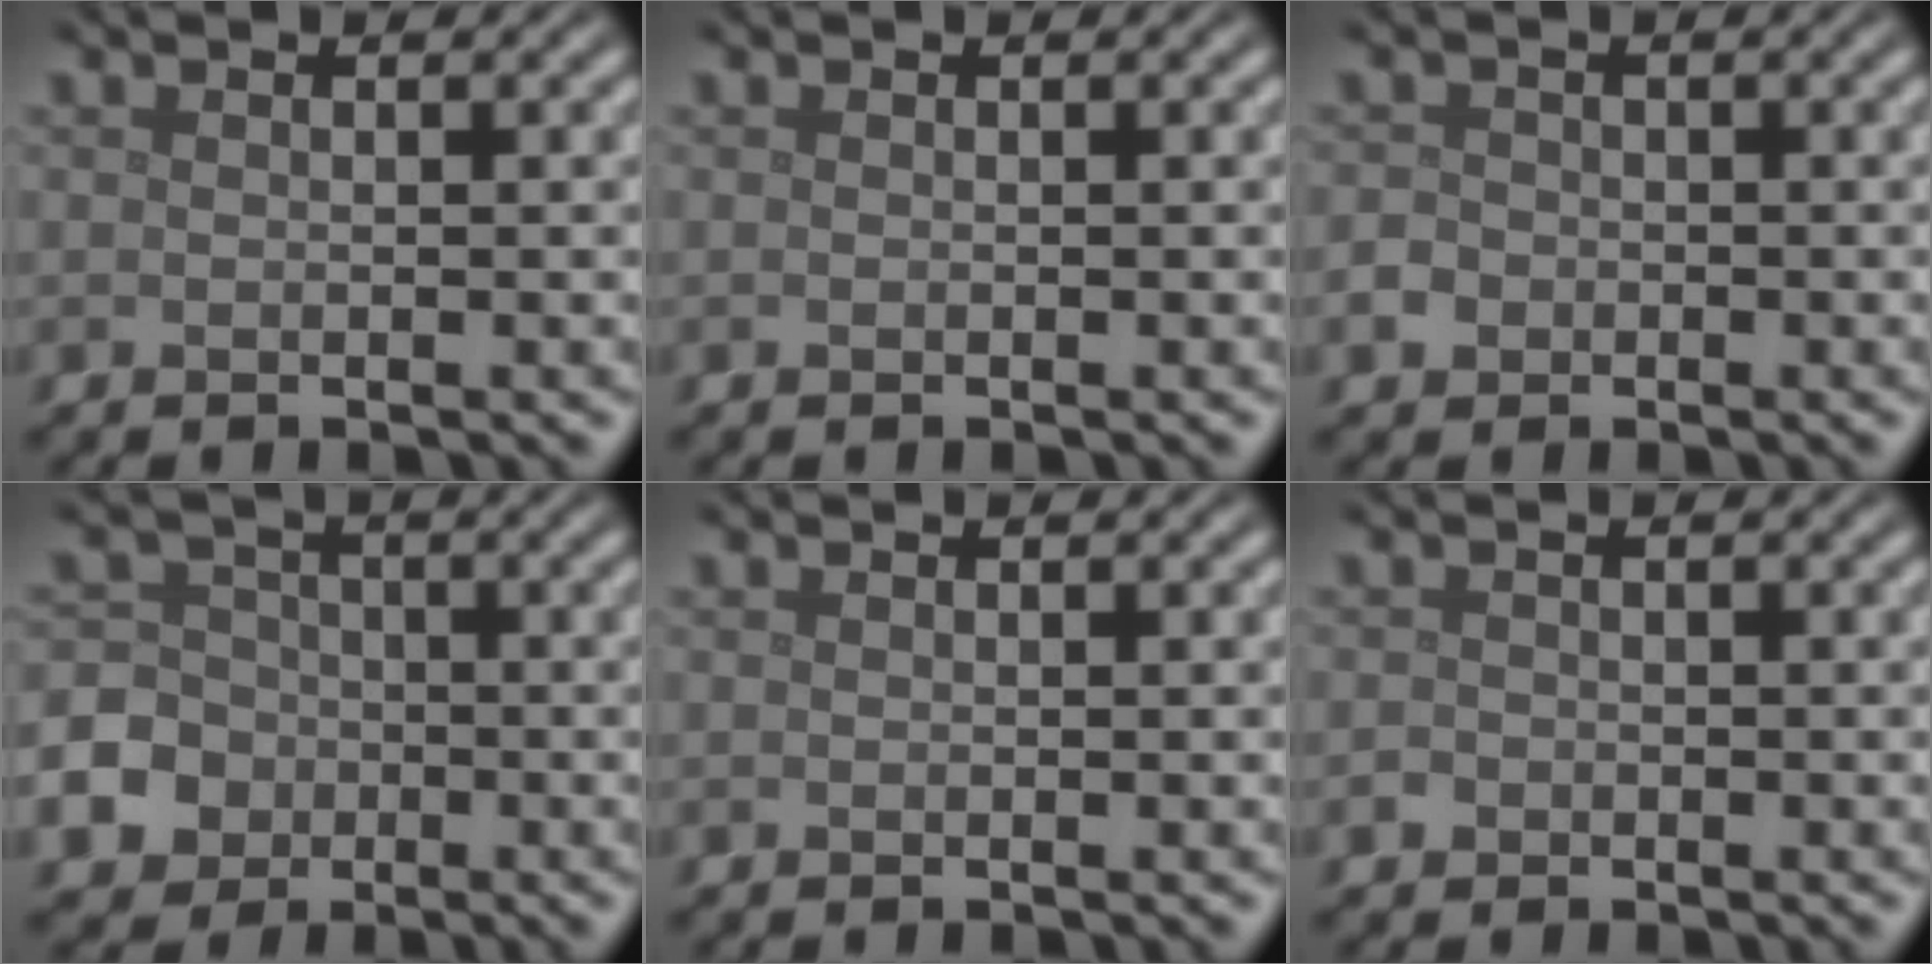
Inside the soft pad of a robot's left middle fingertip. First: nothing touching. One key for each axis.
{"total": 0.0}
{"total": 1.4, "fx": -0.6, "fy": 1.3, "fz": 0.4, "tx": -0.003, "ty": 0.001, "tz": -0.014}
{"total": 9.0, "fx": -4.1, "fy": 7.7, "fz": 2.0, "tx": -0.056, "ty": -0.026, "tz": -0.096}
{"total": 0.0}
{"total": 0.7, "fx": -0.4, "fy": 0.6, "fz": 0.1, "tx": 0.001, "ty": -0.002, "tz": -0.008}